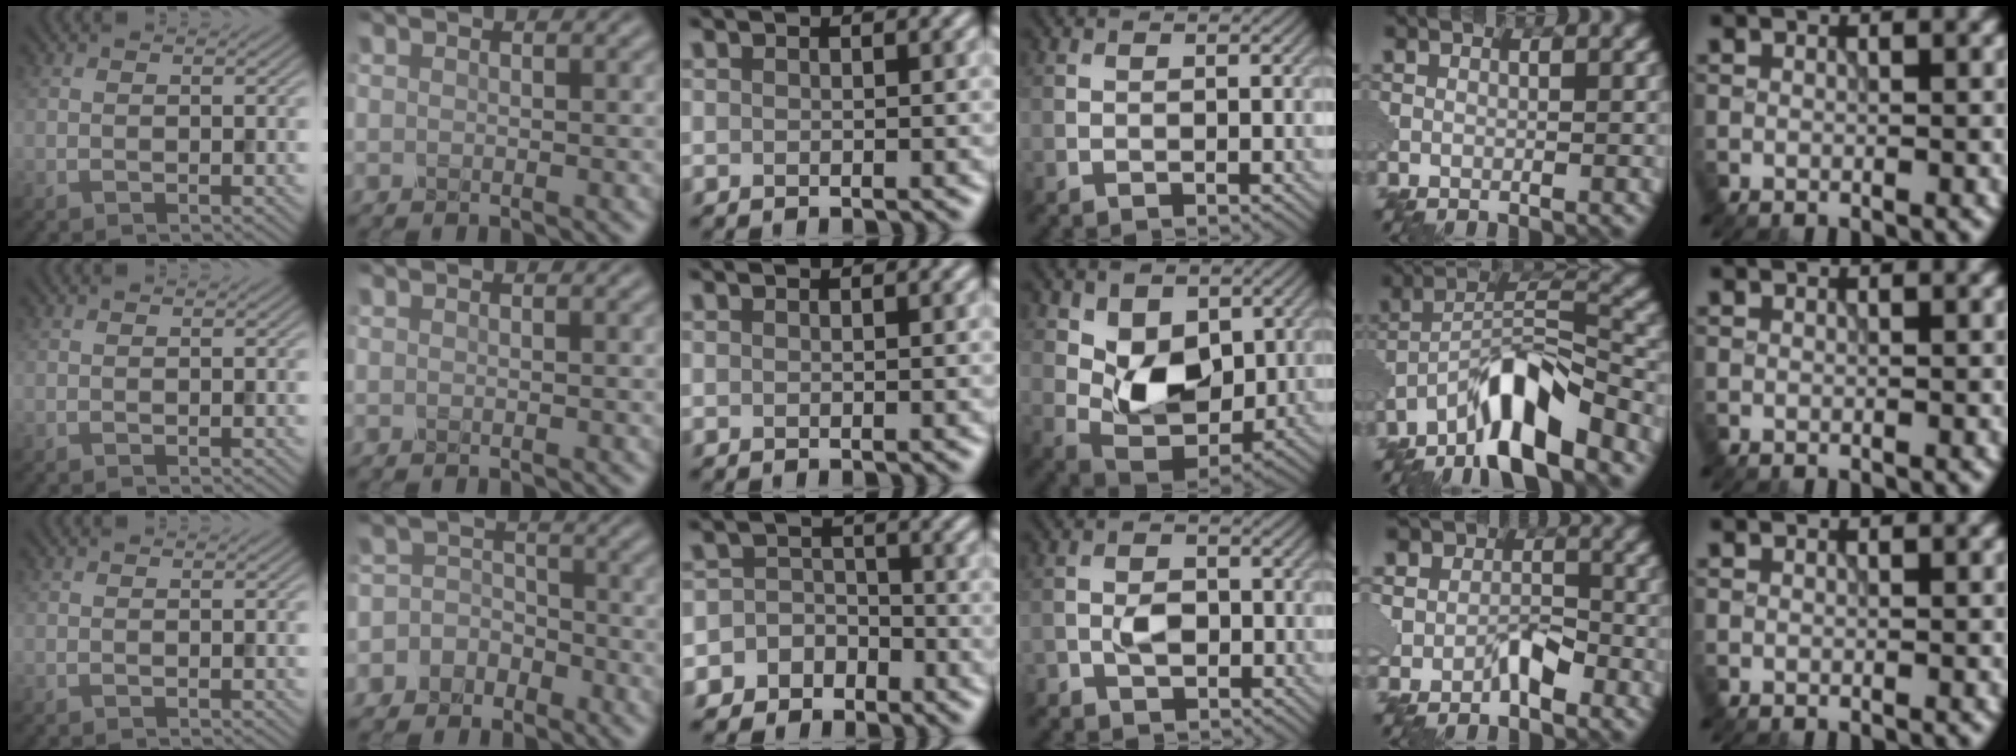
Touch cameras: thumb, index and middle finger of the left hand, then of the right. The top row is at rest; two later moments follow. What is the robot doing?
{"motion": "insert", "object": "pin"}